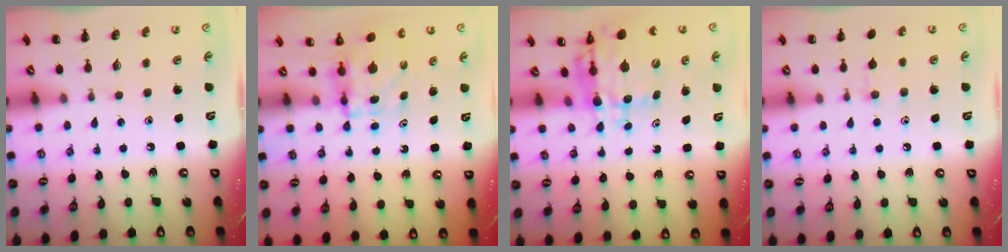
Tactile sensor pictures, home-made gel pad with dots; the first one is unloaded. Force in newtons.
{"total": 3.9, "press": 3.9, "slide": 0.3}
{"total": 7.1, "press": 6.7, "slide": 2.2}
{"total": 5.6, "press": 5.5, "slide": 1.3}